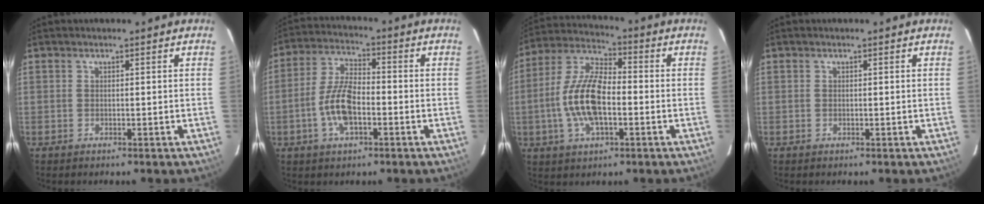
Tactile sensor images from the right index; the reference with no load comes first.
{"total": 9.5, "force": [-2.9, 4.1, 8.0], "torque": [-0.167, 0.007, -0.055]}
{"total": 13.7, "force": [-2.5, 5.9, 12.1], "torque": [-0.253, 0.007, -0.051]}
{"total": 0.0}